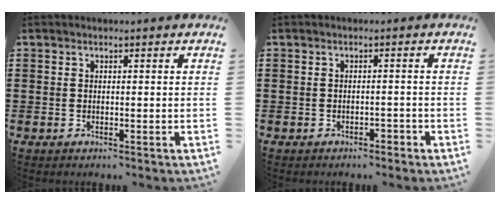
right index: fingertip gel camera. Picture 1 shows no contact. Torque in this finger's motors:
{"motor_torque": [0.38, -0.01, 0.07, 0.00]}